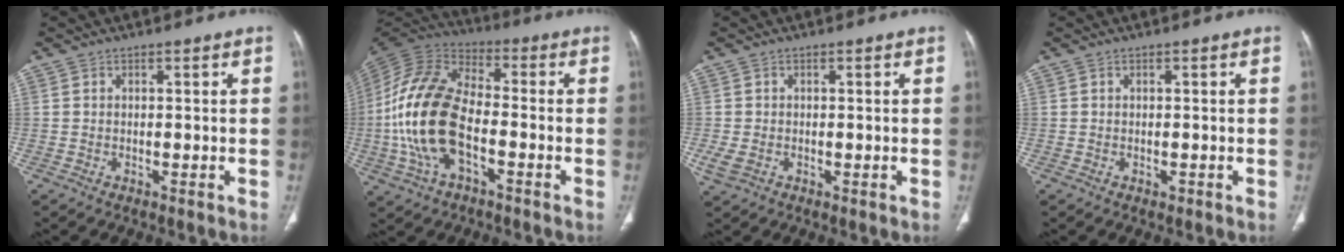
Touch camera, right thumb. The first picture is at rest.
{"total": 18.7, "force": [-3.8, 10.1, 15.2], "torque": [-0.312, 0.027, -0.074]}
{"total": 2.7, "force": [-0.6, 1.9, 1.8], "torque": [-0.046, -0.001, -0.006]}
{"total": 0.6, "force": [-0.1, 0.4, 0.4], "torque": [-0.002, 0.000, -0.002]}